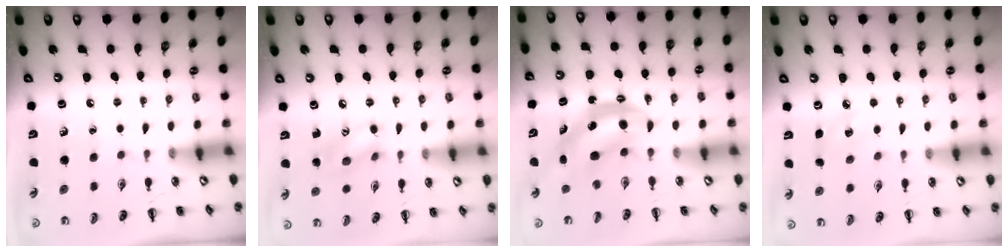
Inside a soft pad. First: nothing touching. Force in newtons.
{"total": 8.6, "press": 8.6, "slide": 0.4}
{"total": 6.3, "press": 6.2, "slide": 0.6}
{"total": 5.0, "press": 4.8, "slide": 1.5}